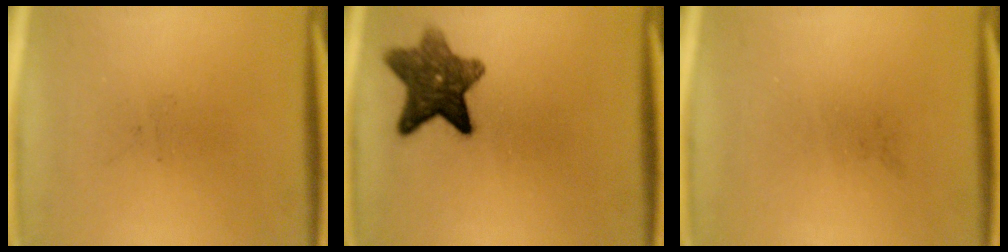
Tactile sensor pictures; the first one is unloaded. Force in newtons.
{"total": 9.3}
{"total": 0.0}